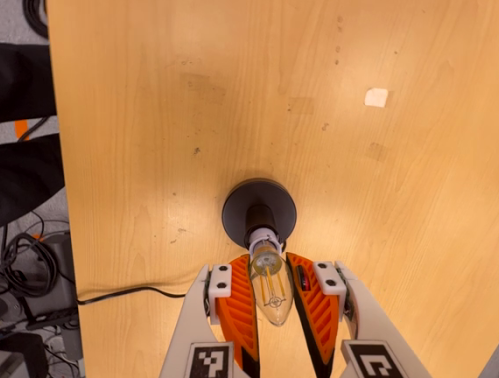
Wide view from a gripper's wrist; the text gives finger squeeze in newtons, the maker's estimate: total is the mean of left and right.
{"total": 13.2, "left": 12.9, "right": 13.5}